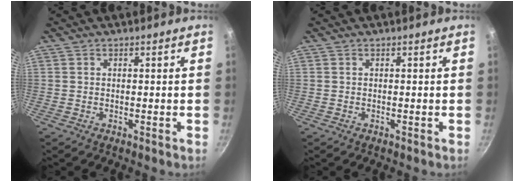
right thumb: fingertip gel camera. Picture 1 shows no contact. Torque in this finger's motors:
{"motor_torque": [-0.18, 0.08, 0.33, -0.13, -0.01]}